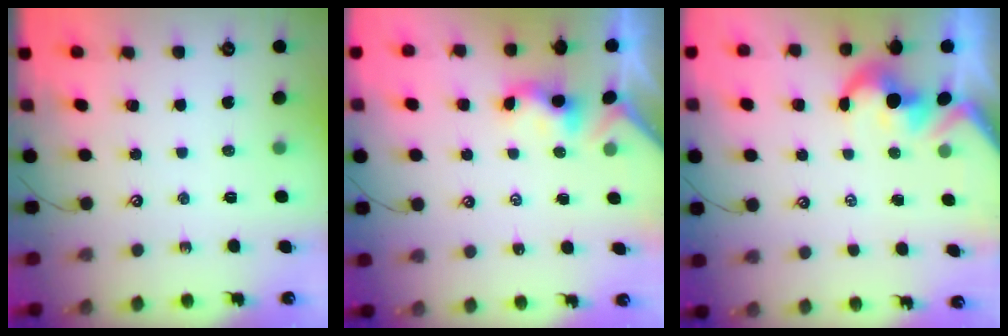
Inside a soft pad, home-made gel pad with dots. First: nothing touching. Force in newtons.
{"total": 1.0, "press": 0.9, "slide": 0.4}
{"total": 1.7, "press": 1.4, "slide": 1.0}